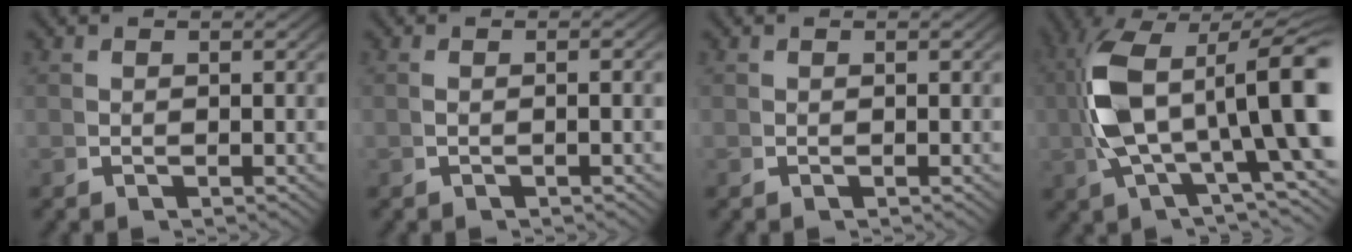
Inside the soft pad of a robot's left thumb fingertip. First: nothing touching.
{"total": 1.0, "force": [-0.2, -0.3, 0.9], "torque": [-0.024, -0.001, 0.001]}
{"total": 0.0}
{"total": 13.8, "force": [0.5, 7.1, 11.8], "torque": [-0.231, -0.014, 0.018]}